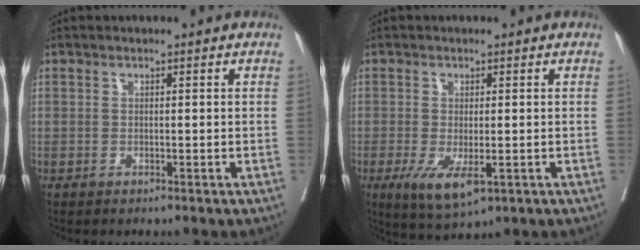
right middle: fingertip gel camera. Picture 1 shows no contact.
{"total": 6.3, "force": [-2.4, 2.1, 5.4], "torque": [-0.096, -0.019, -0.030]}